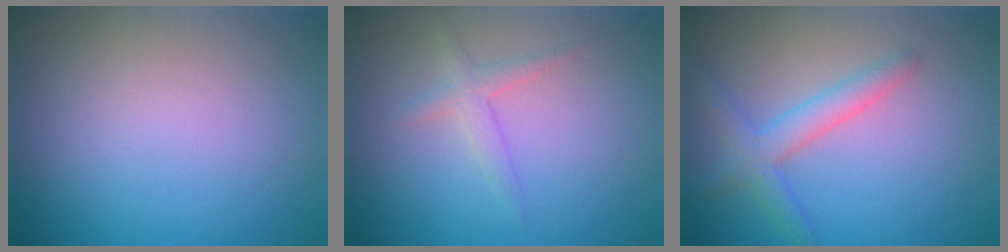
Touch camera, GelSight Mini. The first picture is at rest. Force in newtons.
{"total": 1.6, "press": 1.6, "slide": 0.0}
{"total": 2.9, "press": 2.9, "slide": 0.1}